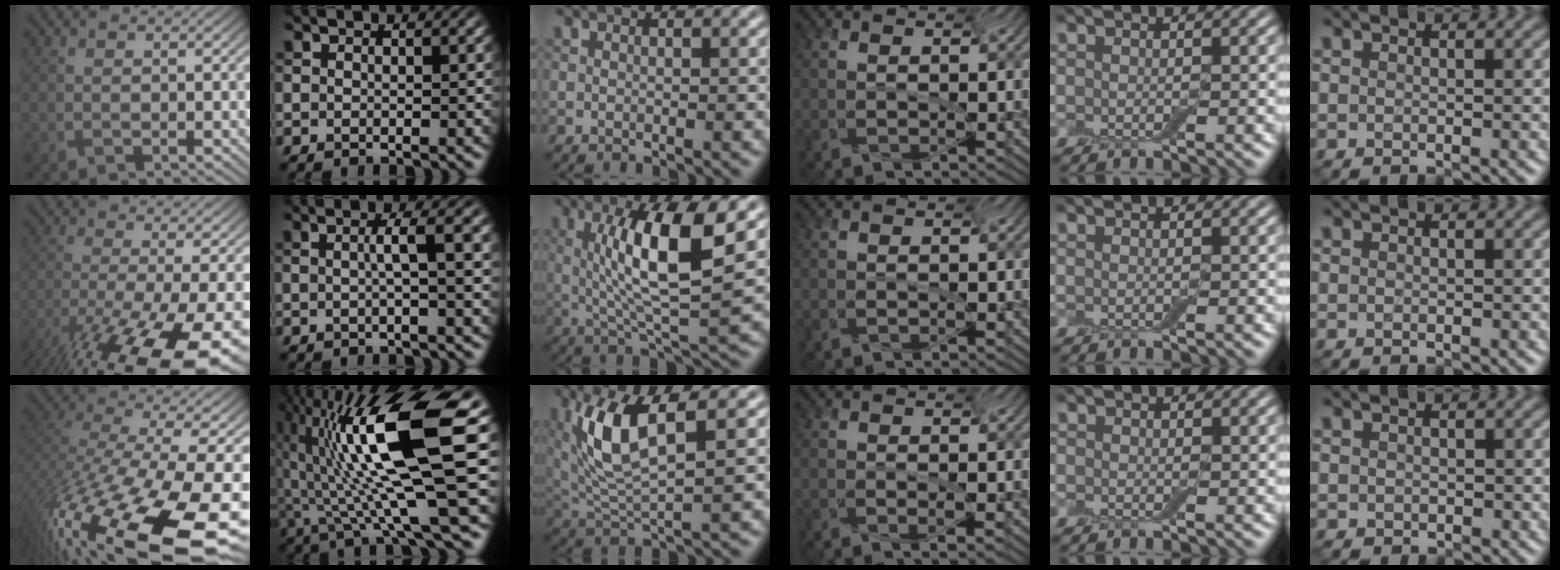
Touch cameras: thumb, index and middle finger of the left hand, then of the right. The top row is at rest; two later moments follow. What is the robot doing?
{"motion": "screw", "object": "jar lid"}